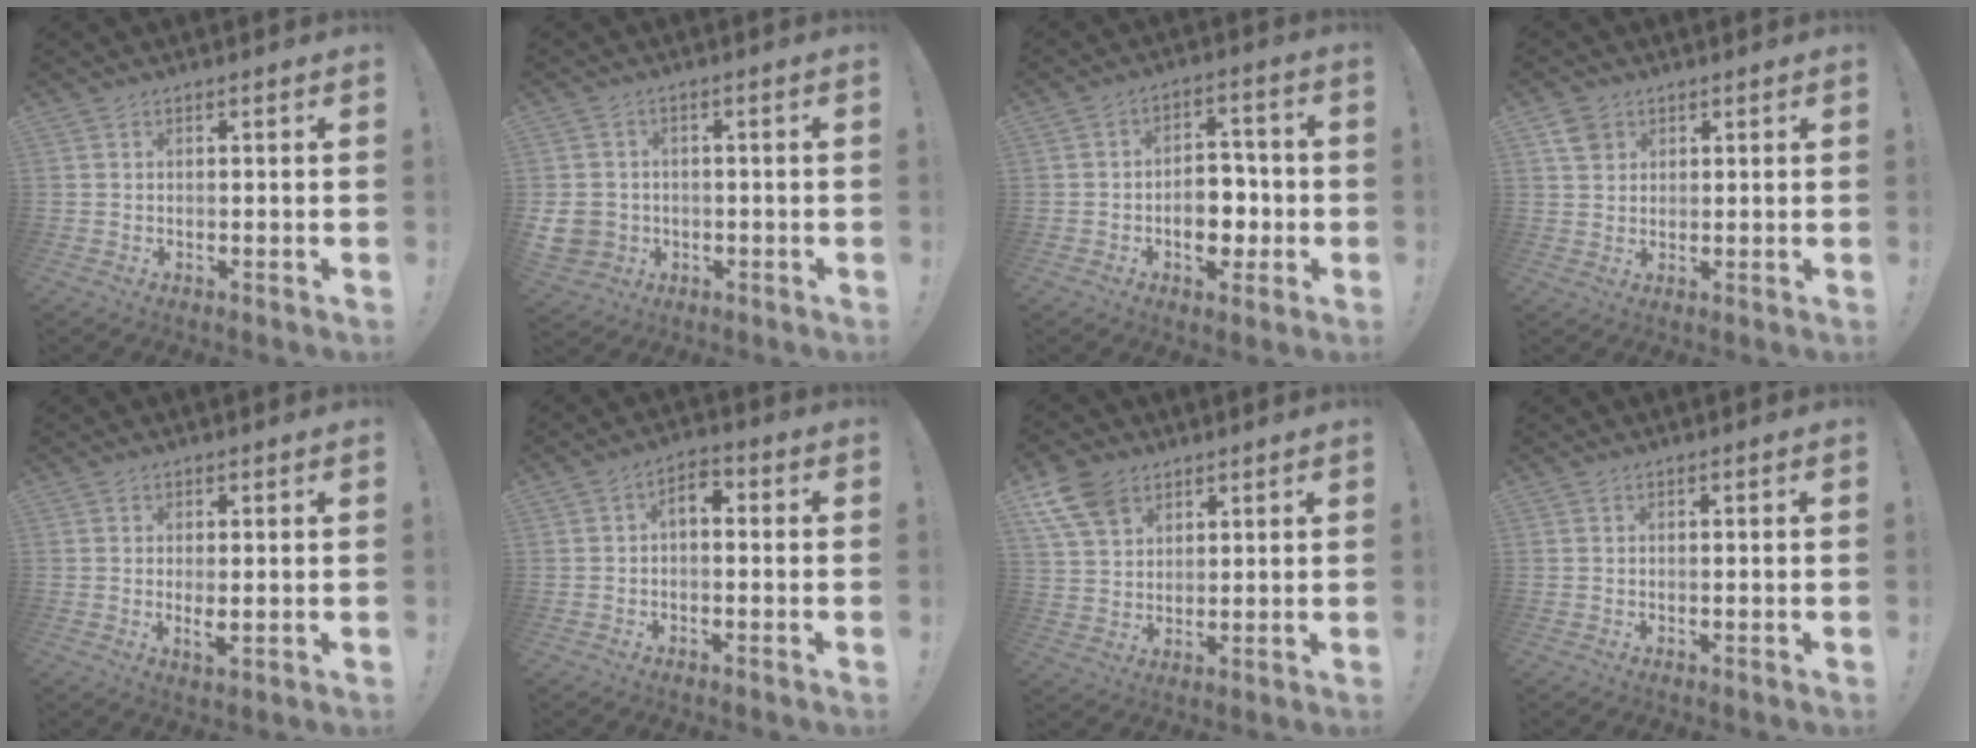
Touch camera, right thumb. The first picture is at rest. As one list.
[{"total": 7.1, "force": [-1.1, 6.3, 3.0], "torque": [-0.062, 0.009, -0.016]}, {"total": 10.4, "force": [-2.7, 7.4, 6.9], "torque": [-0.093, 0.024, -0.042]}, {"total": 4.4, "force": [2.5, 3.4, 1.5], "torque": [-0.017, -0.005, 0.046]}, {"total": 3.1, "force": [0.3, 0.8, 2.9], "torque": [-0.039, -0.007, 0.006]}, {"total": 4.2, "force": [-0.2, 2.5, 3.4], "torque": [-0.059, 0.007, -0.004]}, {"total": 10.4, "force": [6.1, 6.9, 5.0], "torque": [-0.099, -0.022, 0.120]}, {"total": 0.0}]